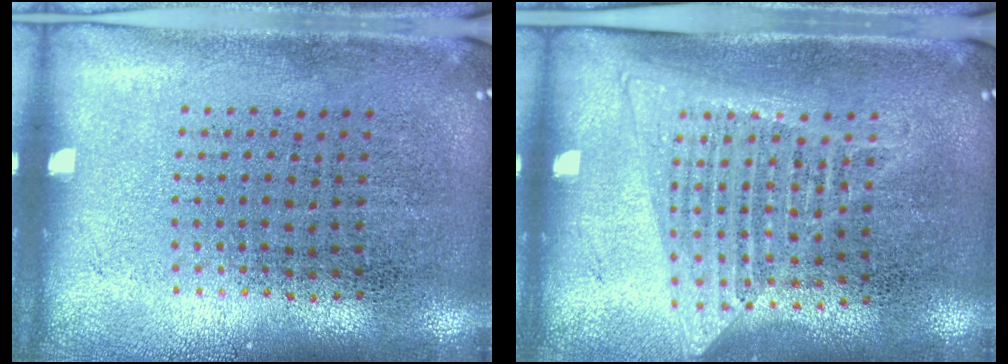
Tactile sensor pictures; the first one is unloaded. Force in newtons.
{"total": 1.3, "press": 1.2, "slide": 0.5}